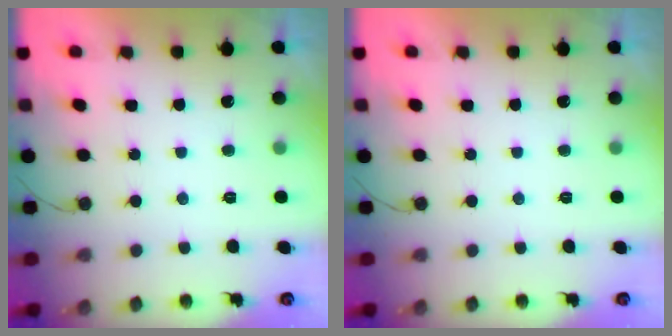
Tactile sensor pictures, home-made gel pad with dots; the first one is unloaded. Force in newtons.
{"total": 0.0}